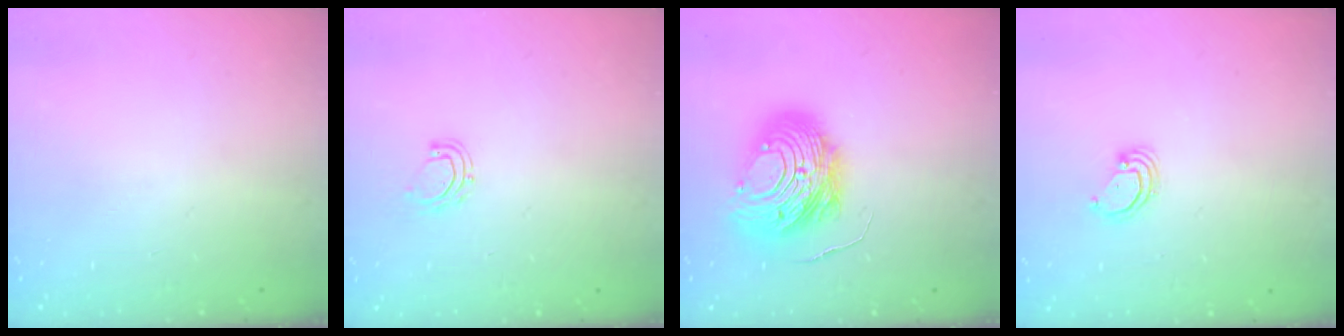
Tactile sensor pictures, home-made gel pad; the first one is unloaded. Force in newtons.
{"total": 5.3, "press": 5.2, "slide": 1.0}
{"total": 15.5, "press": 15.4, "slide": 1.3}
{"total": 3.1, "press": 3.1, "slide": 0.2}